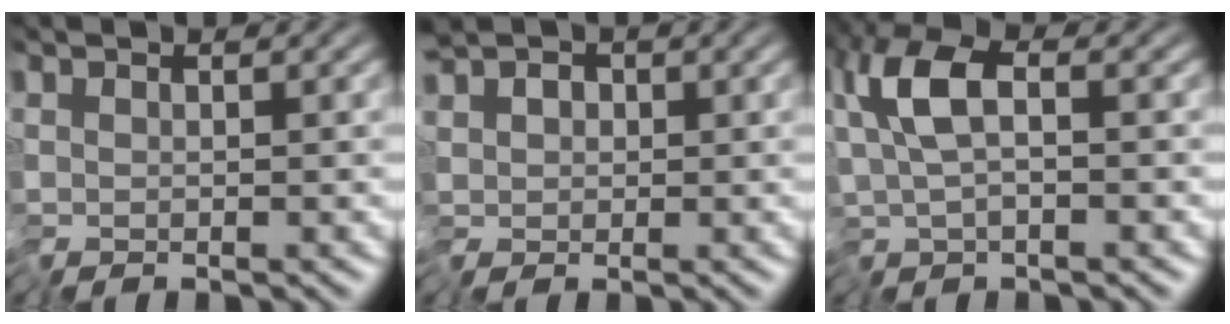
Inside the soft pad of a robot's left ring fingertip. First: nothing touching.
{"total": 2.7, "force": [-0.6, 1.7, 2.1], "torque": [-0.050, -0.002, -0.015]}
{"total": 5.2, "force": [-1.1, 2.2, 4.6], "torque": [-0.094, 0.006, -0.033]}